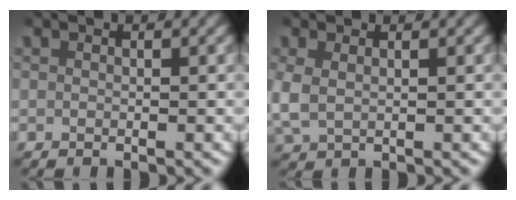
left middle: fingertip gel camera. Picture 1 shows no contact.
{"total": 3.4, "force": [0.4, 2.8, 1.9], "torque": [-0.064, -0.005, 0.013]}